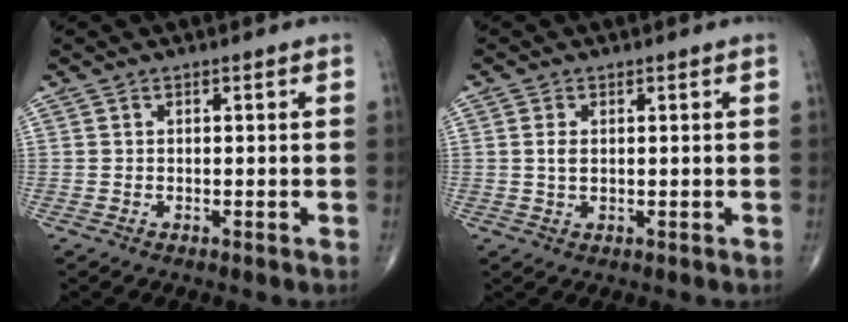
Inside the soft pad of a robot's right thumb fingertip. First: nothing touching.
{"total": 2.1, "force": [0.3, 1.2, 1.7], "torque": [-0.035, -0.002, 0.006]}